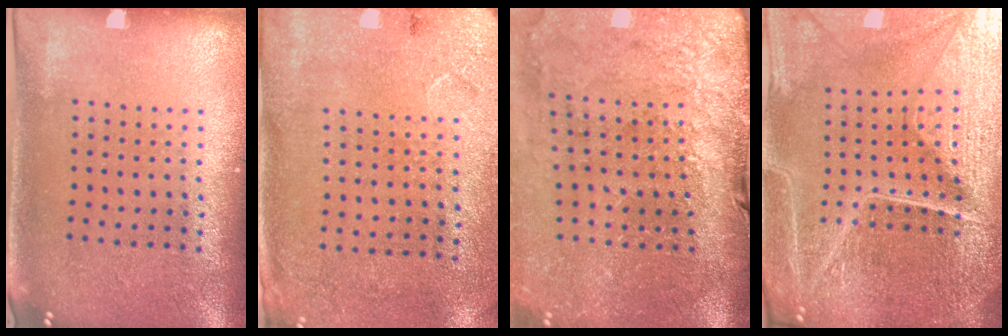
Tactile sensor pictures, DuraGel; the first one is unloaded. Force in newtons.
{"total": 2.7, "press": 2.2, "slide": 1.6}
{"total": 3.5, "press": 3.1, "slide": 1.8}
{"total": 6.3, "press": 5.6, "slide": 2.9}